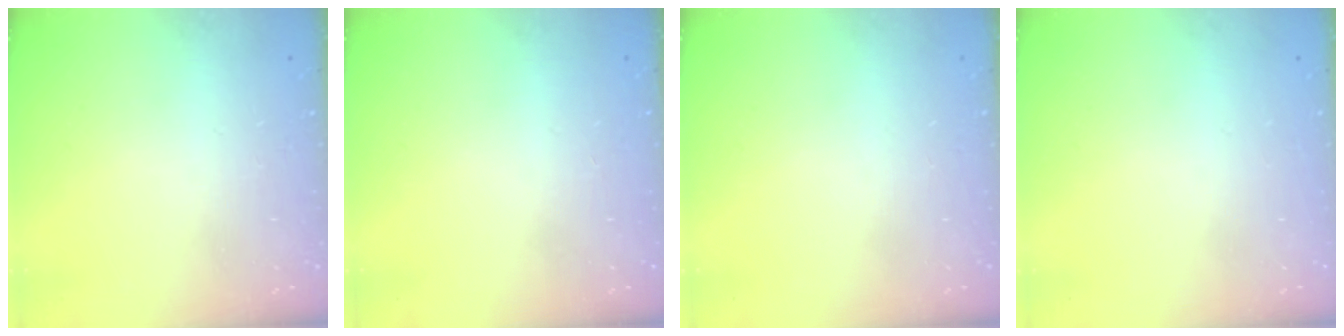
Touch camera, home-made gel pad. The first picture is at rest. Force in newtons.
{"total": 1.2, "press": 1.2, "slide": 0.2}
{"total": 0.0}
{"total": 0.0}